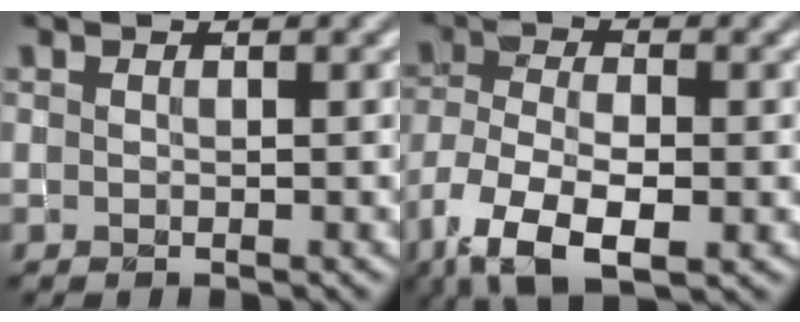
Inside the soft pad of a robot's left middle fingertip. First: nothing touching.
{"total": 8.5, "force": [-4.5, 3.7, 6.1], "torque": [-0.130, -0.013, -0.087]}